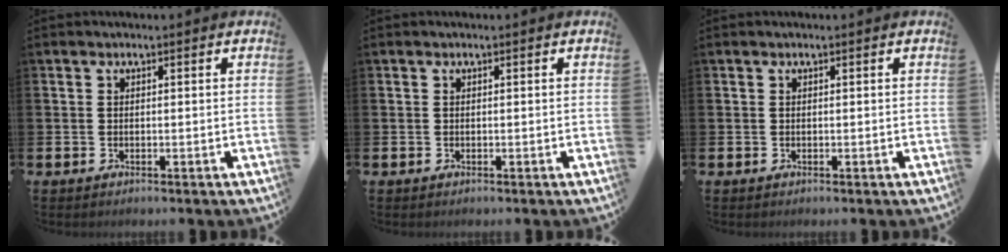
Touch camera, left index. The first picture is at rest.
{"total": 0.0}
{"total": 0.0}